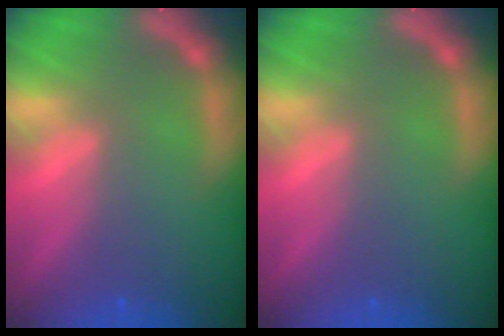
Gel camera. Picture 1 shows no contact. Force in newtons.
{"total": 0.0}